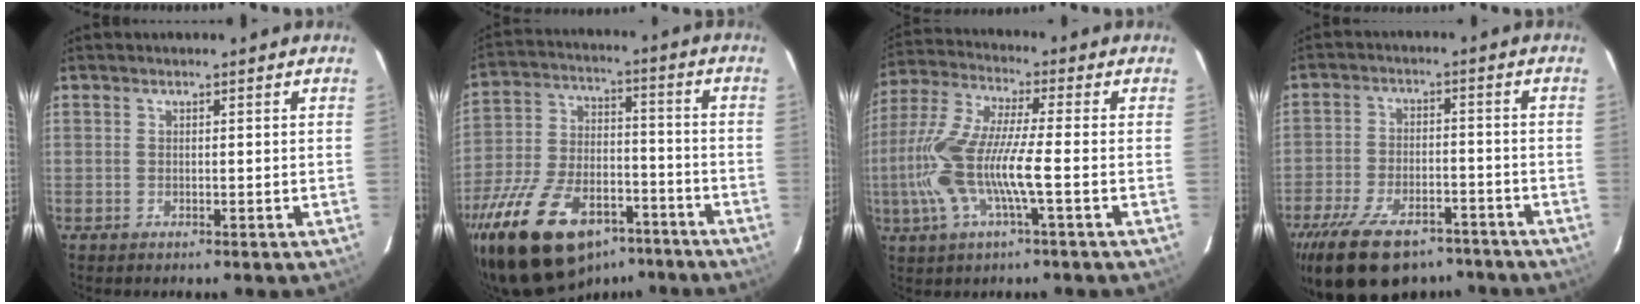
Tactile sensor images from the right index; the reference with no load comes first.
{"total": 27.4, "force": [-17.6, 13.8, 15.8], "torque": [-0.323, -0.015, -0.271]}
{"total": 14.4, "force": [-3.3, 2.0, 13.8], "torque": [-0.285, -0.005, -0.064]}
{"total": 19.6, "force": [-14.0, 9.2, 10.2], "torque": [-0.219, -0.019, -0.214]}